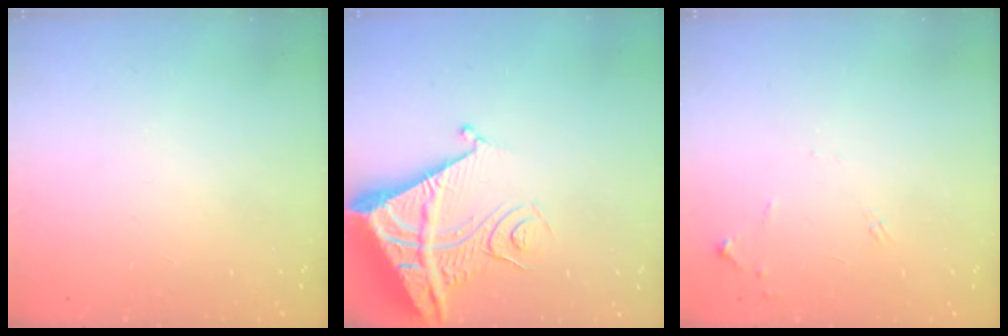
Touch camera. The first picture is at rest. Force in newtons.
{"total": 11.4, "press": 11.3, "slide": 1.3}
{"total": 6.3, "press": 6.3, "slide": 0.8}